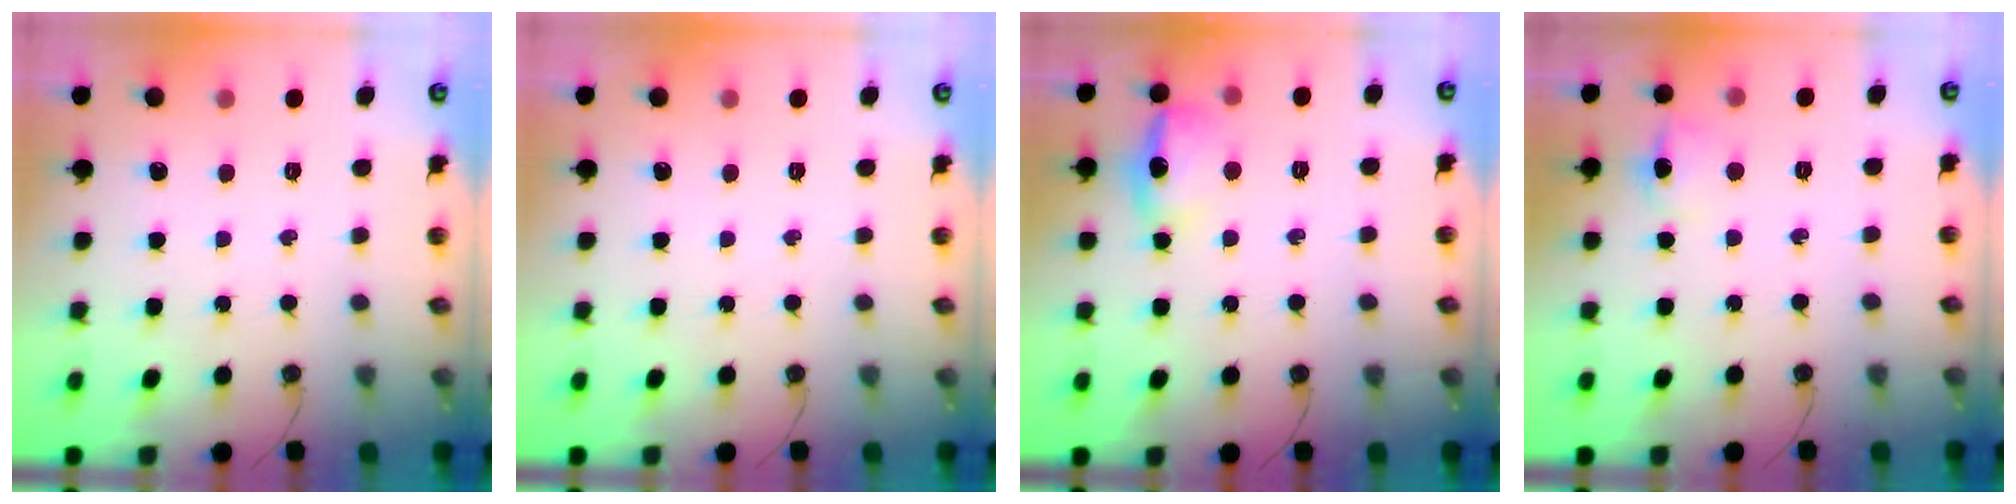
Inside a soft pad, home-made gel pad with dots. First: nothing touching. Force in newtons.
{"total": 0.0}
{"total": 12.8, "press": 12.7, "slide": 0.9}
{"total": 6.6, "press": 6.6, "slide": 0.7}